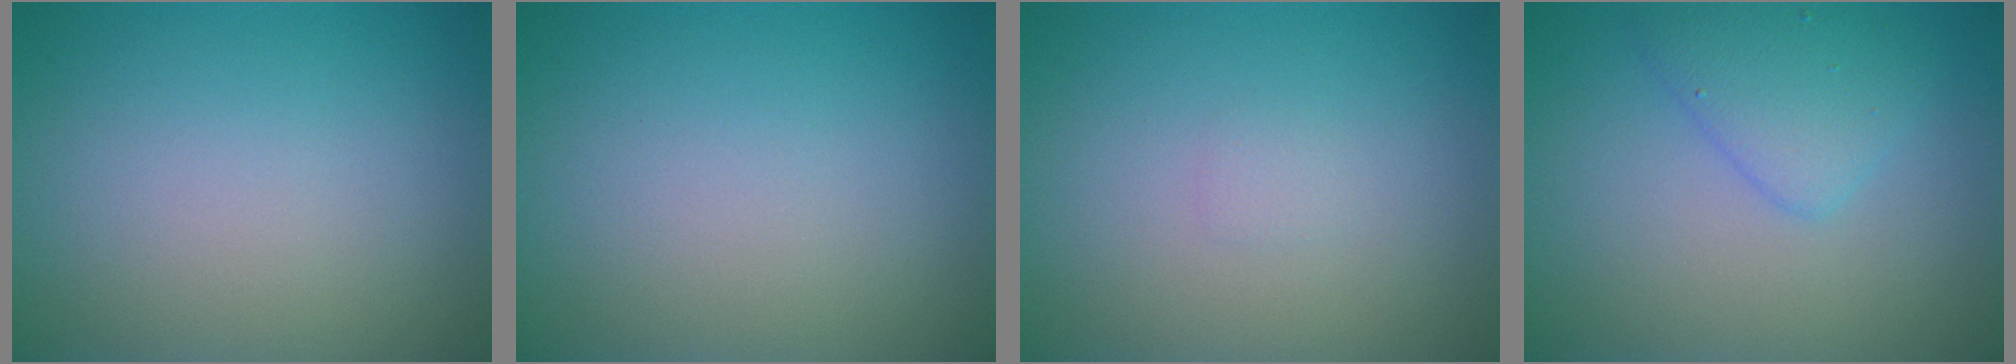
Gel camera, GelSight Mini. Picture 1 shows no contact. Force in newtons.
{"total": 0.0}
{"total": 0.5, "press": 0.5, "slide": 0.0}
{"total": 2.9, "press": 2.9, "slide": 0.1}